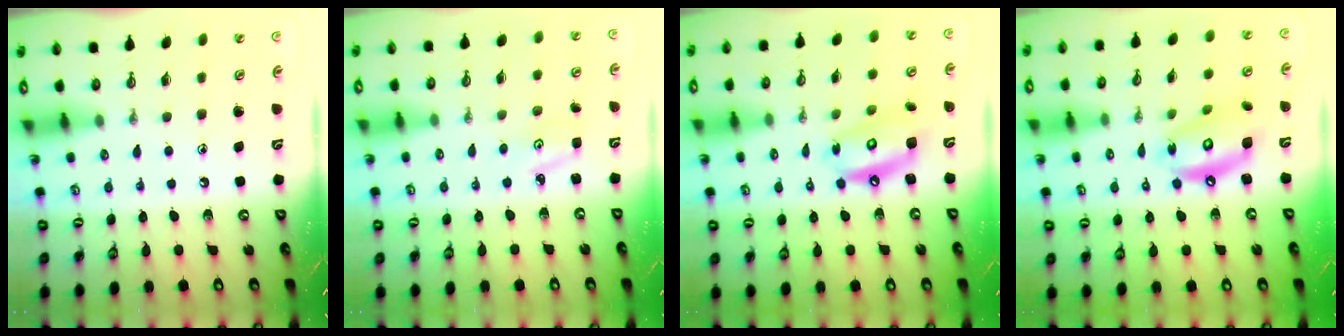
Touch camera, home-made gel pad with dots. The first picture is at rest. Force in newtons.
{"total": 2.9, "press": 2.9, "slide": 0.3}
{"total": 12.4, "press": 12.3, "slide": 1.2}
{"total": 13.2, "press": 13.2, "slide": 1.2}